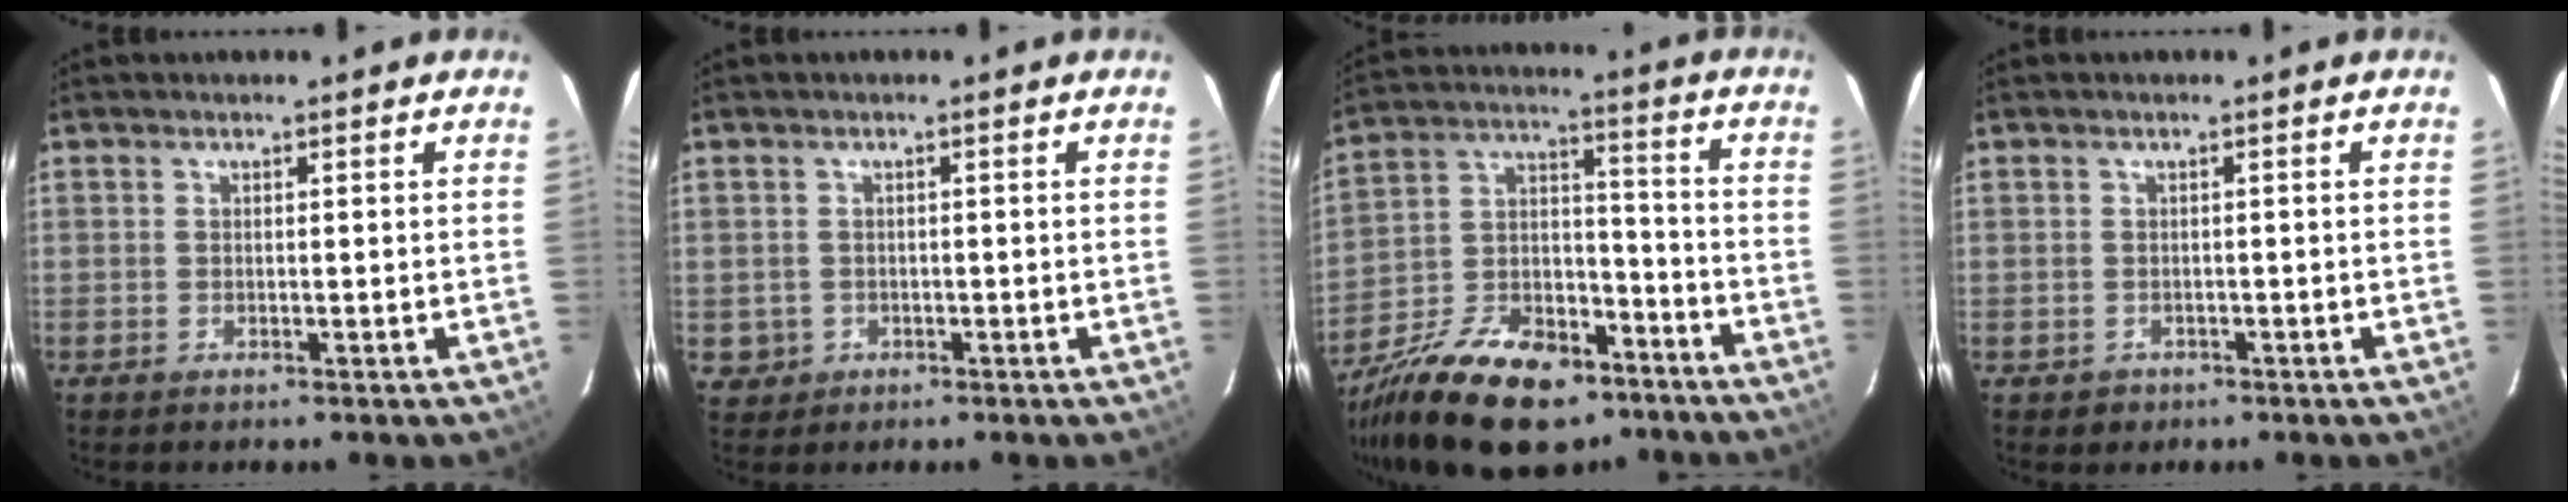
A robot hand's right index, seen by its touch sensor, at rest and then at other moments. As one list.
[{"total": 3.0, "force": [-0.3, 3.0, 0.3], "torque": [-0.007, 0.005, 0.004]}, {"total": 22.7, "force": [-15.8, 11.2, 11.9], "torque": [-0.247, 0.005, -0.251]}, {"total": 1.9, "force": [-0.7, 1.7, 0.1], "torque": [-0.002, 0.002, -0.006]}]